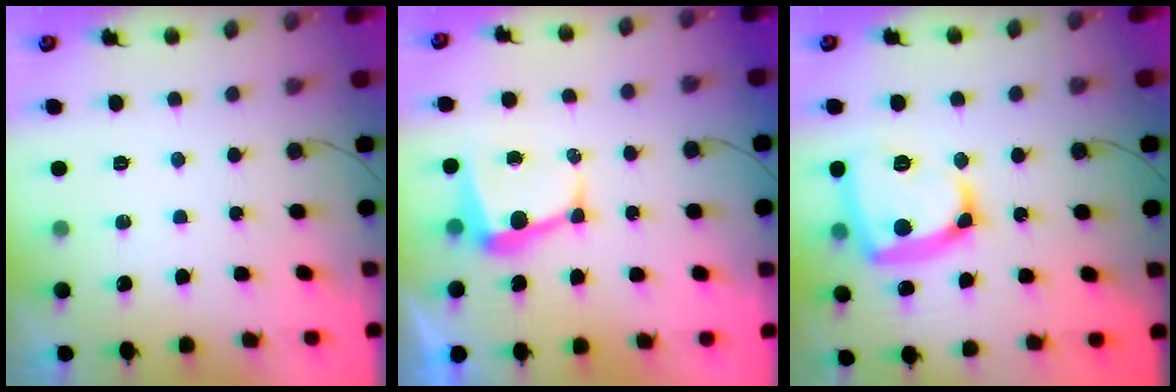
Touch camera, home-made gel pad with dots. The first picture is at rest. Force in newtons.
{"total": 5.8, "press": 5.8, "slide": 0.7}
{"total": 16.8, "press": 16.7, "slide": 1.6}